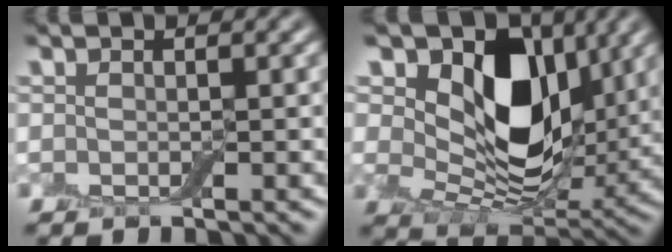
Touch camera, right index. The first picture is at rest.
{"total": 9.9, "force": [3.9, 6.3, 6.4], "torque": [-0.116, -0.019, 0.066]}